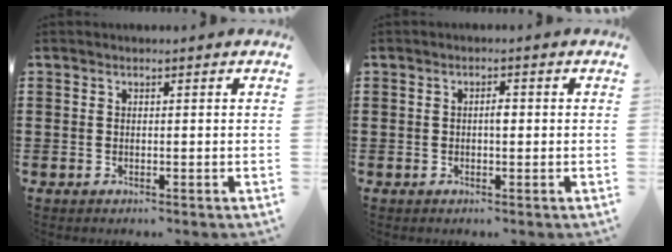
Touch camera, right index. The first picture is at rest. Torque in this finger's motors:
{"motor_torque": [0.54, -0.21, 0.04, 0.06]}